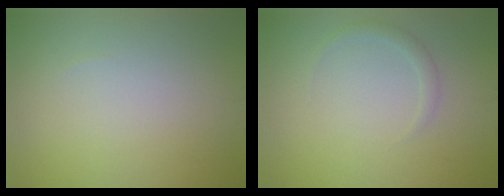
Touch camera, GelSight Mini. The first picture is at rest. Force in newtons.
{"total": 1.0, "press": 1.0, "slide": 0.1}